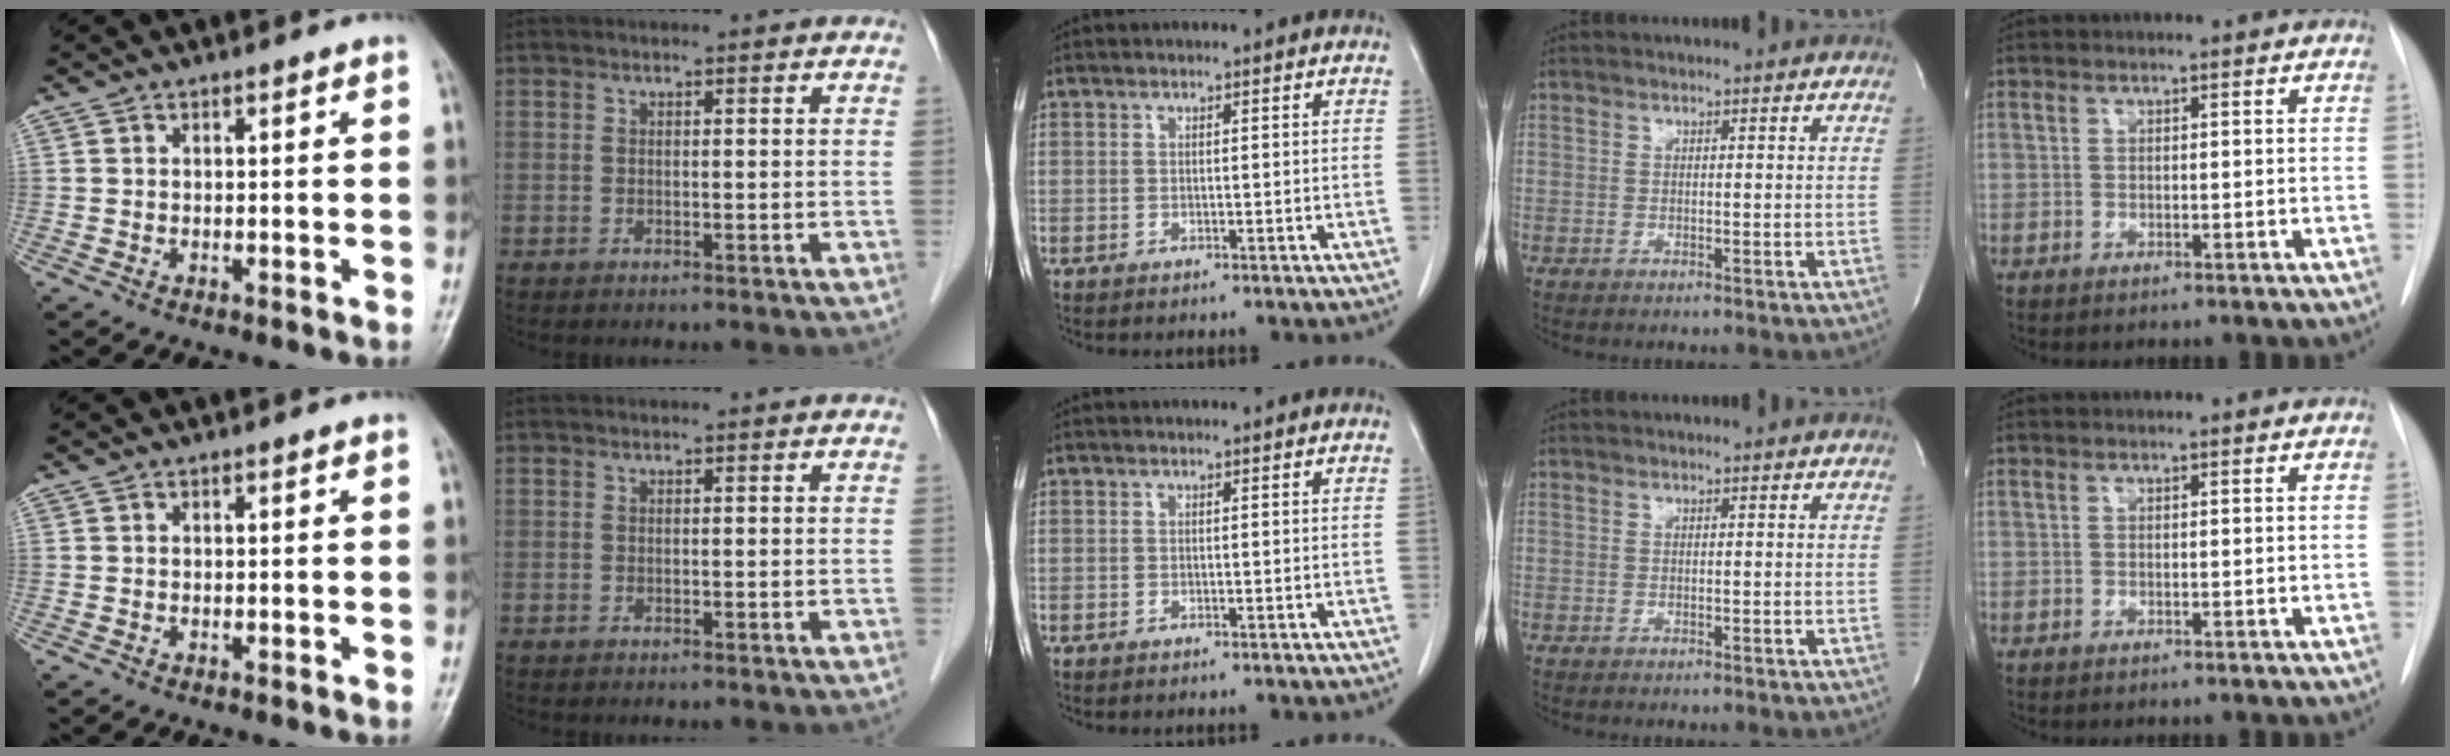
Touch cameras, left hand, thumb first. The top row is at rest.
{}